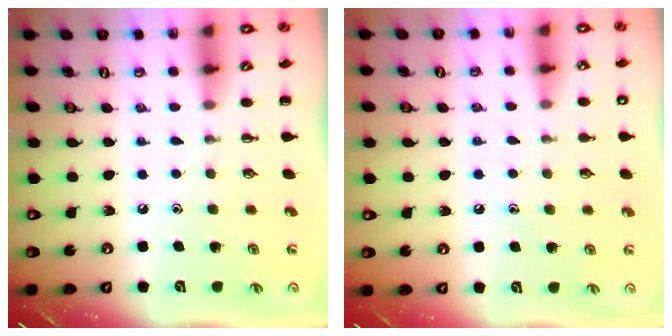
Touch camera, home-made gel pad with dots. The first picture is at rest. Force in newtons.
{"total": 6.0, "press": 5.8, "slide": 1.7}